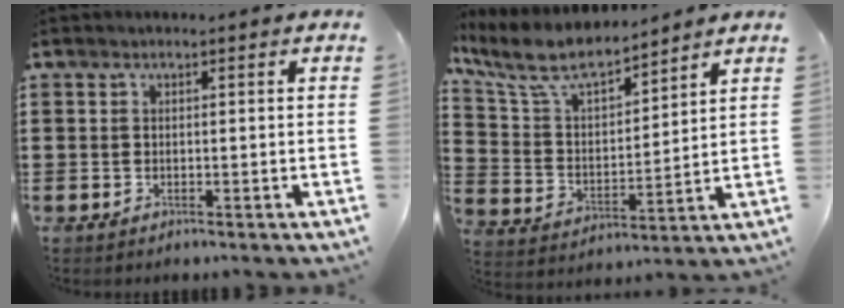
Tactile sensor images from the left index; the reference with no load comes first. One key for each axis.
{"total": 8.6, "fx": 7.4, "fy": 2.2, "fz": 3.8, "tx": -0.107, "ty": -0.039, "tz": 0.130}